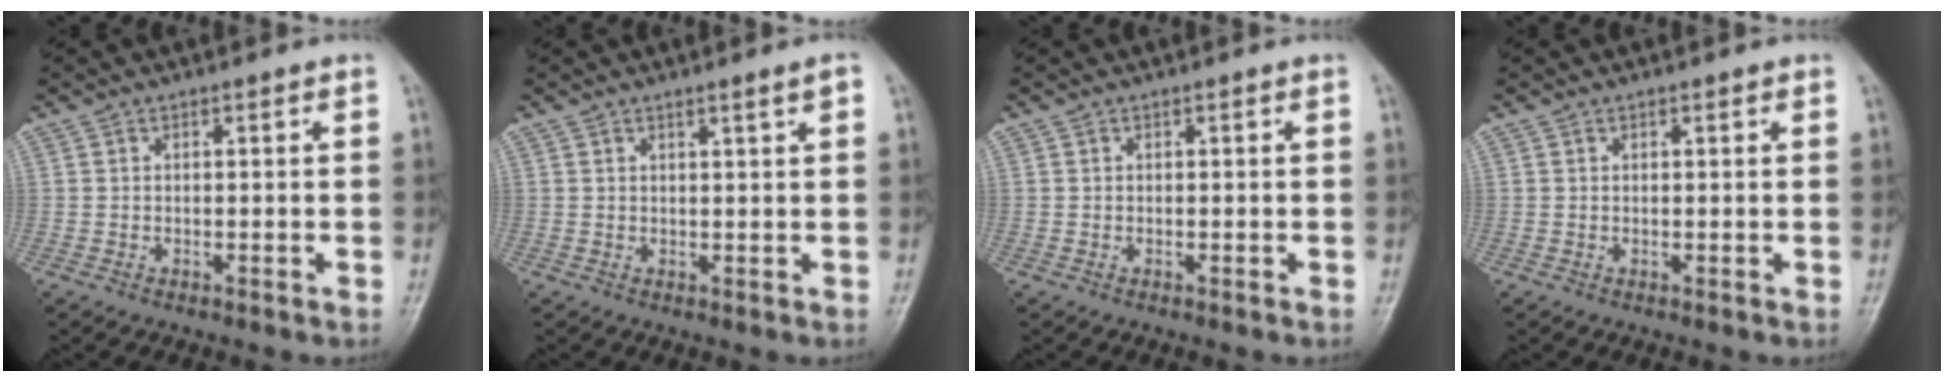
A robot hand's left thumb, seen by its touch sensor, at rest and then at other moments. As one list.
[{"total": 2.1, "force": [1.2, -0.1, 1.7], "torque": [-0.027, -0.007, 0.019]}, {"total": 0.0}, {"total": 0.7, "force": [0.4, 0.2, 0.4], "torque": [-0.007, -0.001, 0.004]}]